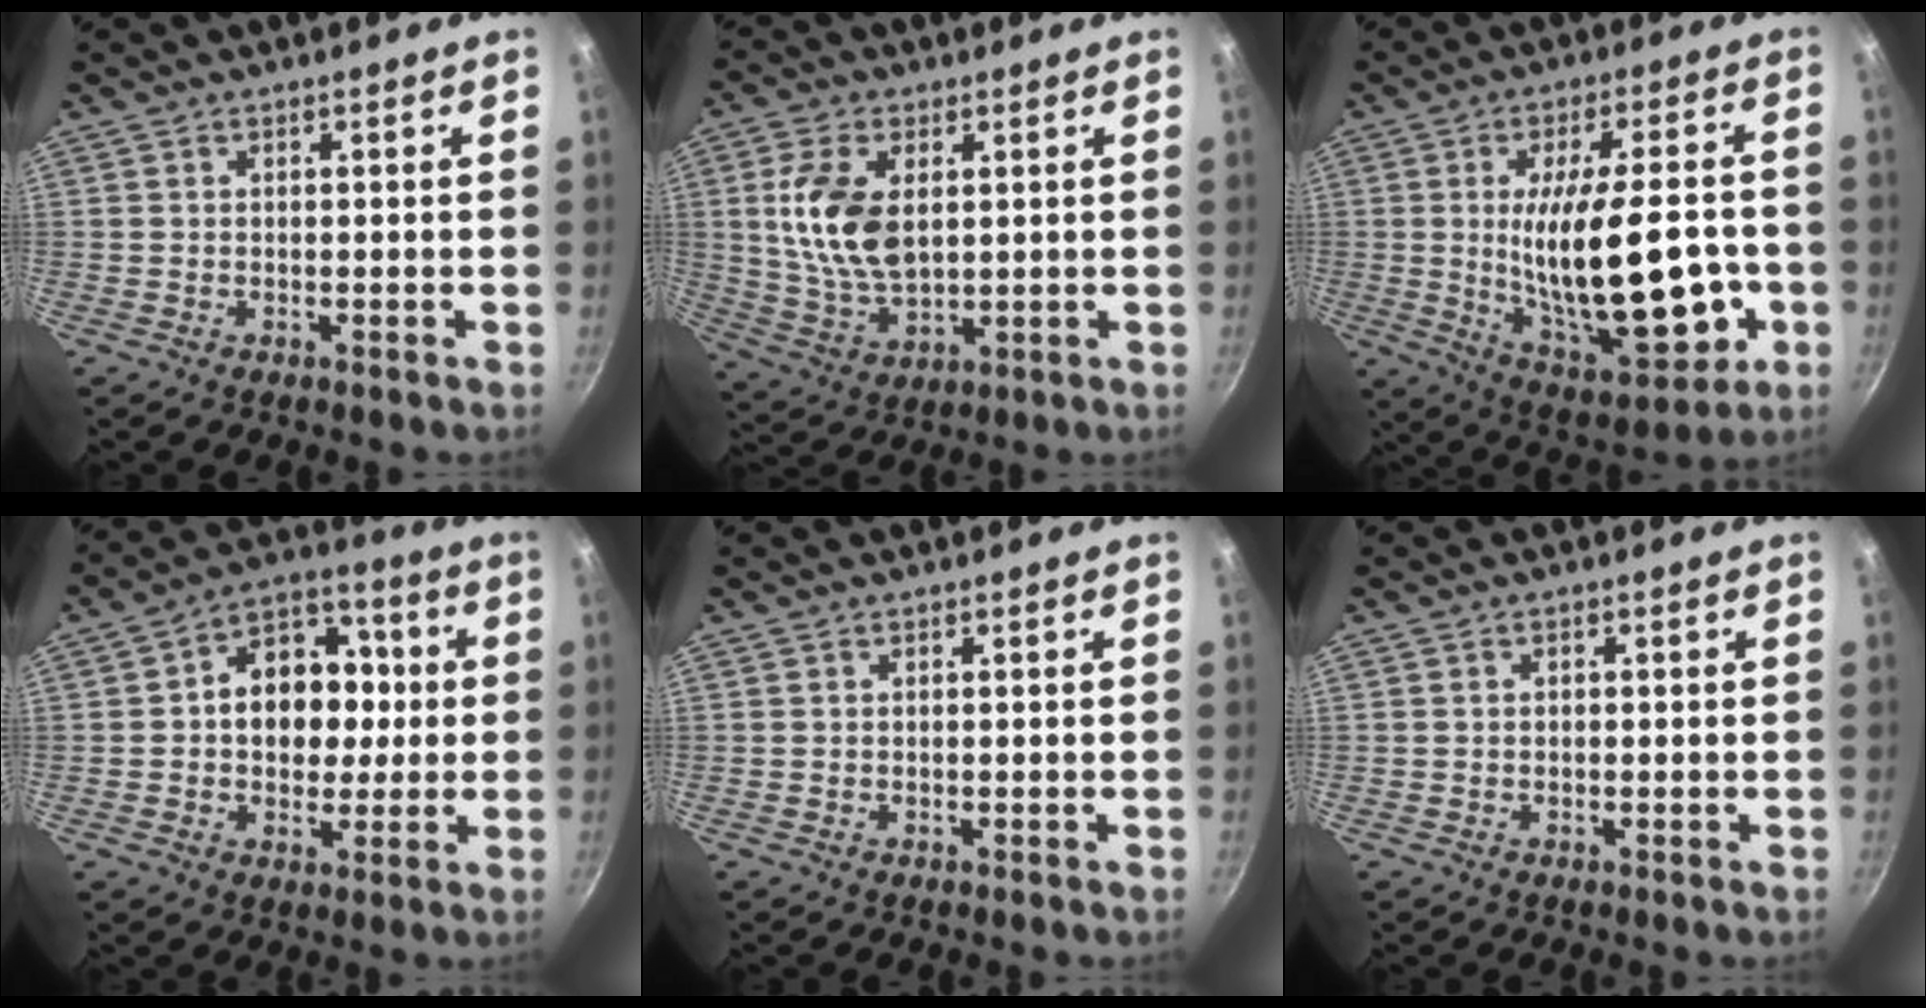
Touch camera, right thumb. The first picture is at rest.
{"total": 12.7, "force": [2.5, 7.3, 10.1], "torque": [-0.190, -0.016, 0.053]}
{"total": 23.4, "force": [-2.8, 9.3, 21.2], "torque": [-0.312, -0.009, -0.030]}
{"total": 14.4, "force": [0.9, 11.0, 9.3], "torque": [-0.093, 0.025, 0.002]}
{"total": 0.0}
{"total": 0.6, "force": [0.0, 0.5, 0.3], "torque": [-0.004, 0.005, 0.000]}